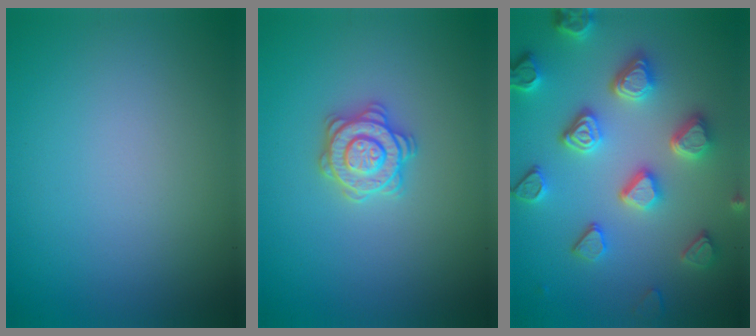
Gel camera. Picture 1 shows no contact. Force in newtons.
{"total": 2.9, "press": 2.8, "slide": 0.6}
{"total": 5.6, "press": 5.2, "slide": 2.1}